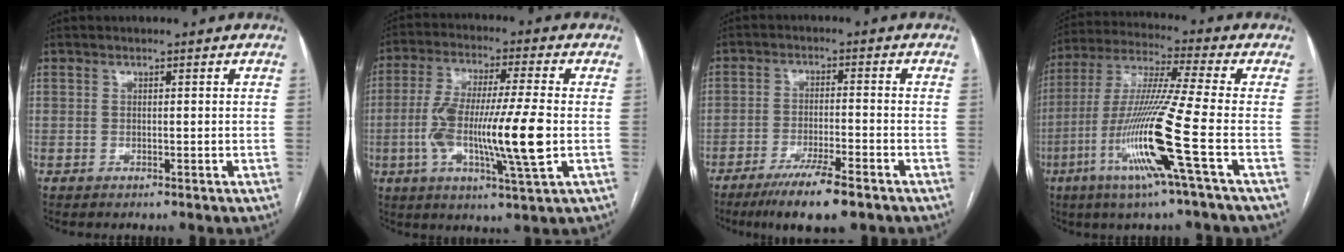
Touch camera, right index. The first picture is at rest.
{"total": 14.9, "force": [-2.3, 1.0, 14.7], "torque": [-0.276, -0.005, -0.045]}
{"total": 9.3, "force": [-6.4, 1.0, 6.6], "torque": [-0.111, -0.021, -0.105]}
{"total": 15.9, "force": [-5.5, -1.9, 14.8], "torque": [-0.302, -0.021, -0.113]}